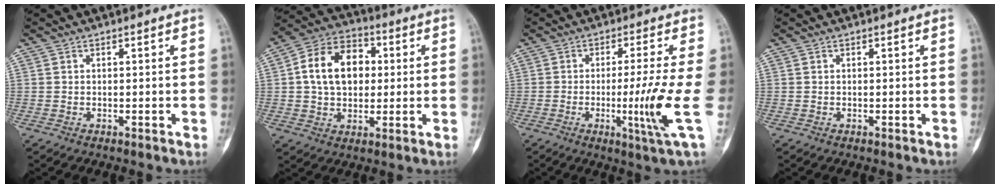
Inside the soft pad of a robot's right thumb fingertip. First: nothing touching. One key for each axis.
{"total": 14.7, "fx": 1.8, "fy": 10.5, "fz": 10.0, "tx": -0.135, "ty": 0.018, "tz": 0.023}
{"total": 9.5, "fx": -1.7, "fy": -1.3, "fz": 9.2, "tx": -0.167, "ty": -0.019, "tz": -0.031}
{"total": 0.0}